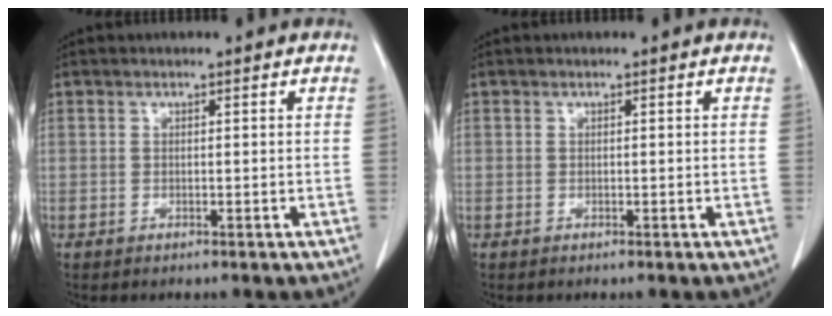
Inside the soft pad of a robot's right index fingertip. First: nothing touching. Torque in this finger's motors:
{"motor_torque": [0.00, 0.00, 0.00, 0.00]}